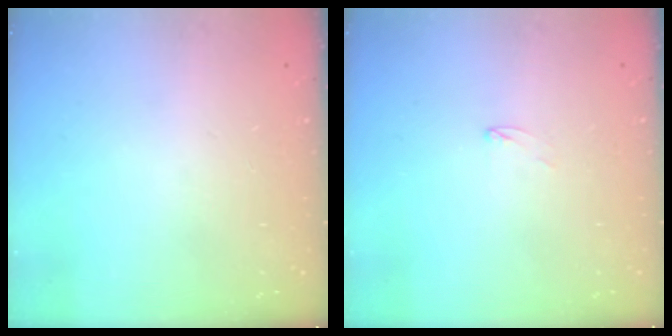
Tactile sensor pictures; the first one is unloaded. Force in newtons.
{"total": 2.2, "press": 2.2, "slide": 0.2}